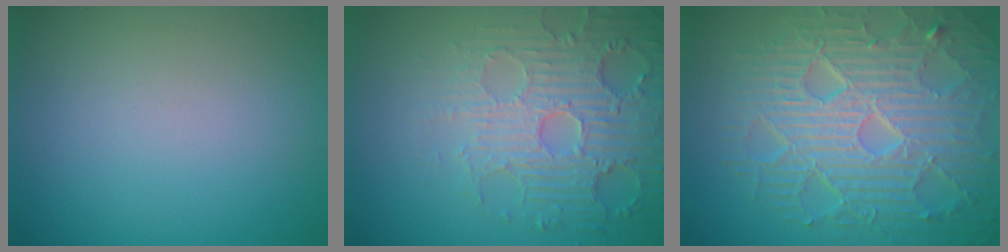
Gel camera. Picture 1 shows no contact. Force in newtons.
{"total": 4.8, "press": 4.6, "slide": 1.2}
{"total": 10.4, "press": 6.7, "slide": 8.0}